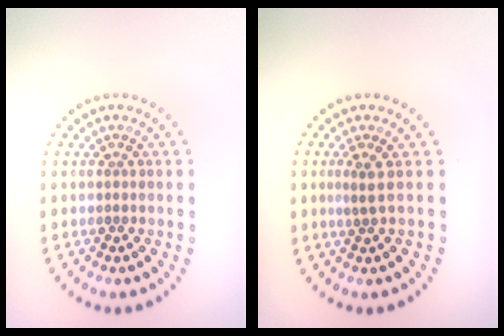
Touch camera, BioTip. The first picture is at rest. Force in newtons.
{"total": 1.4, "press": 0.9, "slide": 1.1}